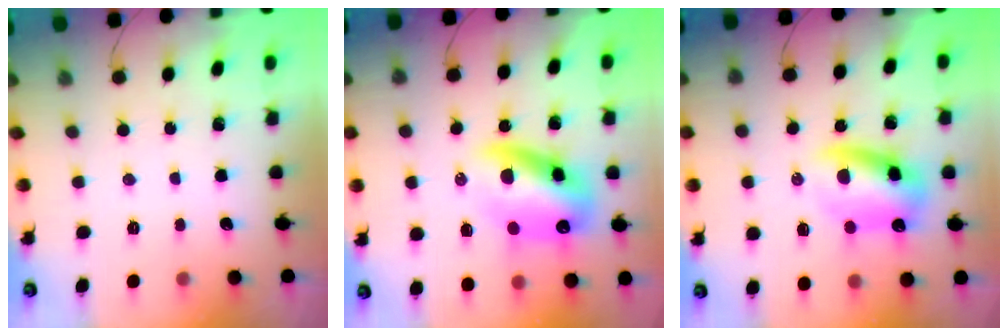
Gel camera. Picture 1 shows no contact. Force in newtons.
{"total": 14.8, "press": 14.3, "slide": 3.7}
{"total": 10.7, "press": 10.4, "slide": 2.8}